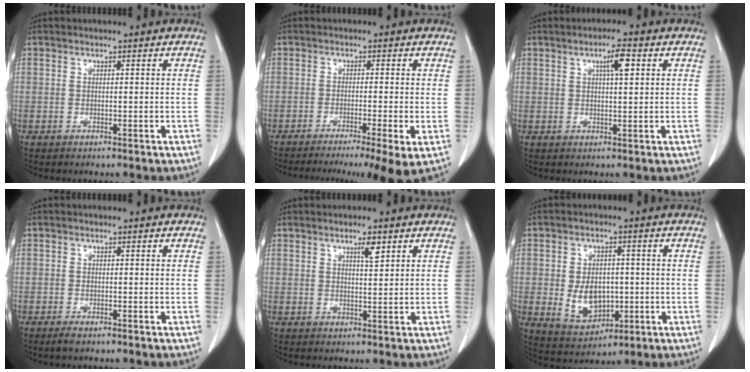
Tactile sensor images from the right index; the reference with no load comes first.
{"total": 10.2, "force": [-6.9, -0.1, 7.5], "torque": [-0.097, -0.015, -0.106]}
{"total": 3.8, "force": [1.5, 0.5, 3.5], "torque": [-0.060, 0.003, 0.024]}
{"total": 1.5, "force": [-1.1, 0.3, 1.0], "torque": [-0.023, -0.005, -0.019]}
{"total": 2.7, "force": [1.6, 0.8, 2.0], "torque": [-0.034, -0.004, 0.026]}
{"total": 7.8, "force": [-0.9, 5.4, 5.6], "torque": [-0.103, 0.001, -0.001]}